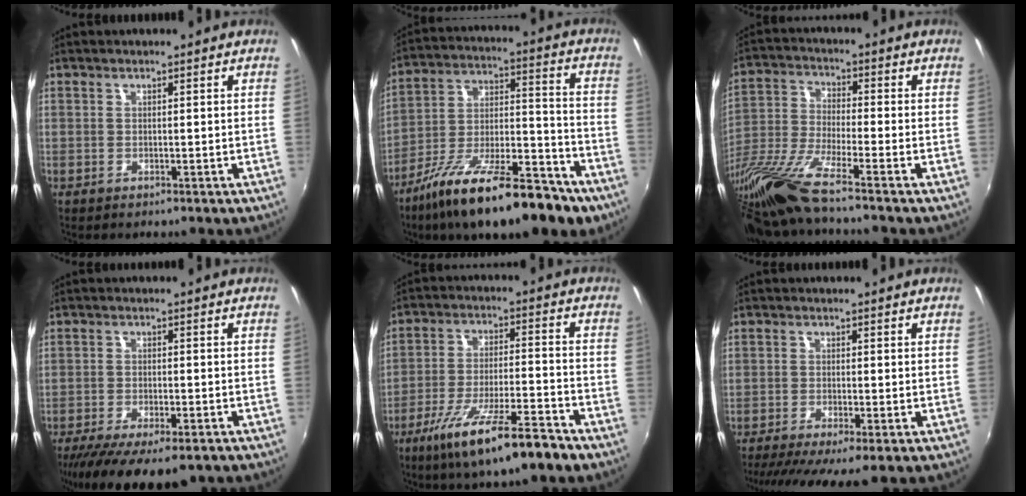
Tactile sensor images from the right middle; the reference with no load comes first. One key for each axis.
{"total": 23.6, "fx": -15.5, "fy": 7.6, "fz": 16.1, "tx": -0.274, "ty": -0.027, "tz": -0.243}
{"total": 14.6, "fx": -11.8, "fy": -0.6, "fz": 8.7, "tx": -0.179, "ty": -0.045, "tz": -0.229}
{"total": 14.0, "fx": -10.4, "fy": 4.2, "fz": 8.5, "tx": -0.176, "ty": -0.055, "tz": -0.161}
{"total": 15.2, "fx": -10.1, "fy": 2.4, "fz": 11.1, "tx": -0.213, "ty": -0.037, "tz": -0.167}
{"total": 8.2, "fx": -5.9, "fy": 0.7, "fz": 5.6, "tx": -0.116, "ty": -0.037, "tz": -0.095}